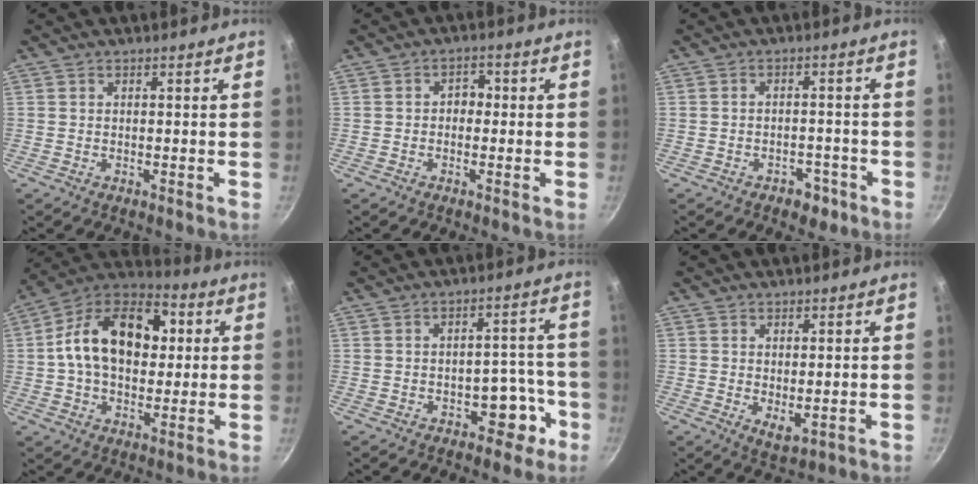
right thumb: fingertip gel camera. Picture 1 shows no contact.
{"total": 2.7, "force": [-0.4, 2.1, 1.6], "torque": [-0.004, 0.010, -0.013]}
{"total": 4.2, "force": [-2.5, 2.7, 2.0], "torque": [-0.010, 0.024, -0.021]}
{"total": 20.2, "force": [2.6, 13.7, 14.6], "torque": [-0.211, 0.028, 0.022]}
{"total": 7.1, "force": [-3.4, 4.7, 4.1], "torque": [-0.005, 0.043, -0.033]}
{"total": 3.4, "force": [0.4, 1.8, 2.9], "torque": [-0.043, -0.017, 0.010]}